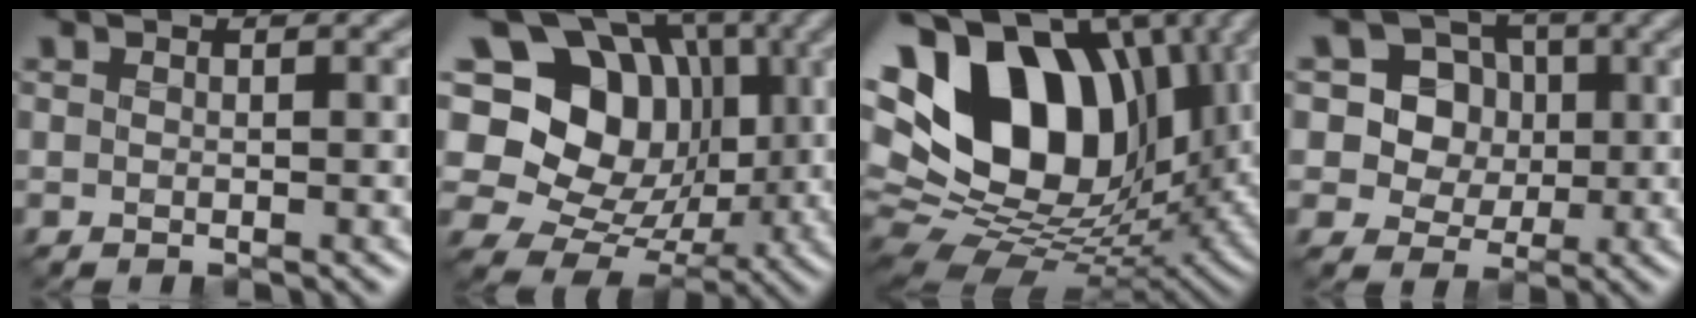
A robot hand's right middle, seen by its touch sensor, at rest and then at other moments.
{"total": 16.8, "force": [3.1, 13.9, 9.1], "torque": [-0.183, 0.048, 0.055]}
{"total": 17.8, "force": [4.0, 12.0, 12.5], "torque": [-0.234, 0.020, 0.062]}
{"total": 8.4, "force": [2.3, 7.4, 3.3], "torque": [-0.079, 0.015, 0.035]}